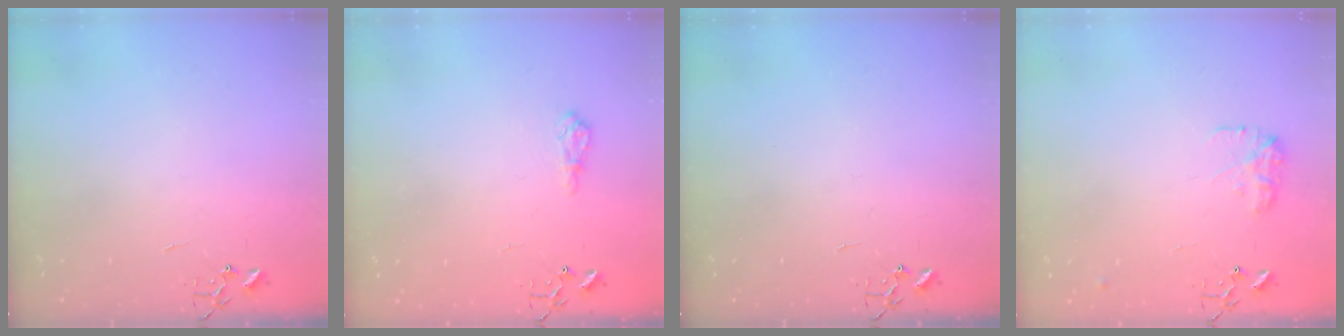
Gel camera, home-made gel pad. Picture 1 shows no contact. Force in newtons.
{"total": 5.5, "press": 5.5, "slide": 0.9}
{"total": 0.0}
{"total": 9.5, "press": 9.5, "slide": 0.4}